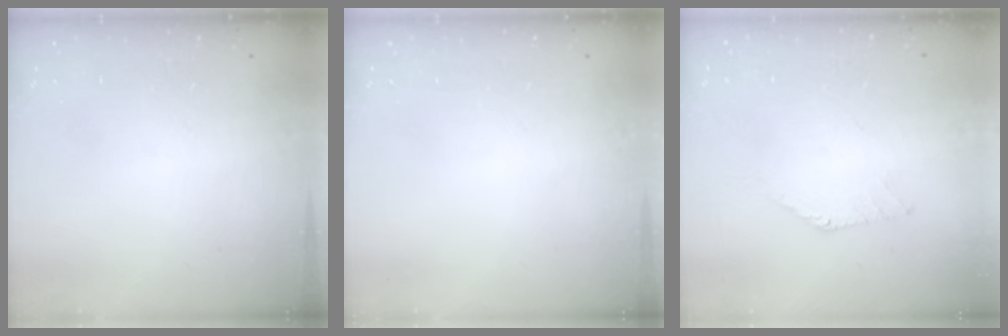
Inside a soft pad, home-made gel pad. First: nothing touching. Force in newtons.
{"total": 0.0}
{"total": 0.0}